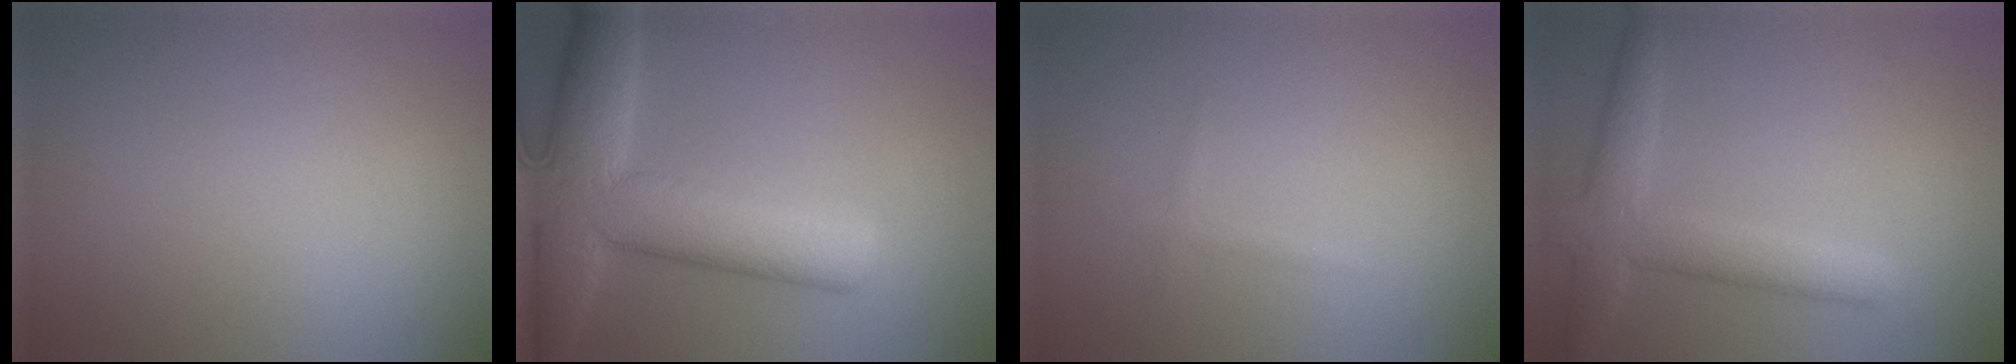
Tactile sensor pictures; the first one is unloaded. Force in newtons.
{"total": 10.0, "press": 9.9, "slide": 0.8}
{"total": 0.7, "press": 0.7, "slide": 0.0}
{"total": 4.4, "press": 4.4, "slide": 0.2}